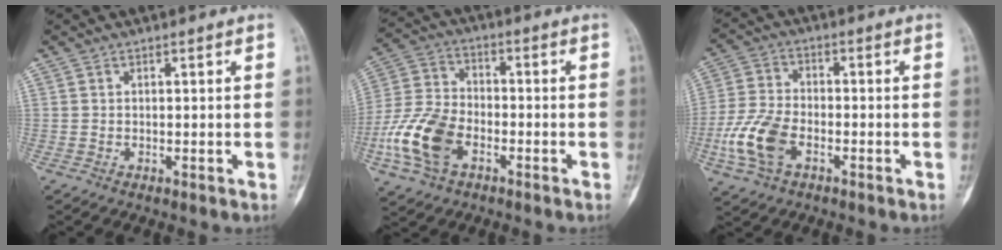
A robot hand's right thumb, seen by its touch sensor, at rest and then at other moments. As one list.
[{"total": 13.5, "force": [-5.1, 8.3, 9.4], "torque": [-0.199, 0.021, -0.103]}, {"total": 10.5, "force": [-3.9, 6.0, 7.7], "torque": [-0.172, 0.014, -0.079]}]